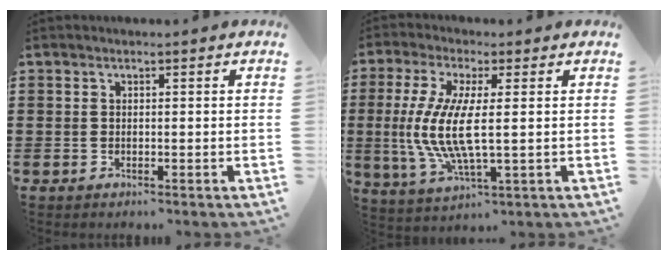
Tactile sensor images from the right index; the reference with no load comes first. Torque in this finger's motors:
{"motor_torque": [2.14, 0.00, 0.76, 0.21]}